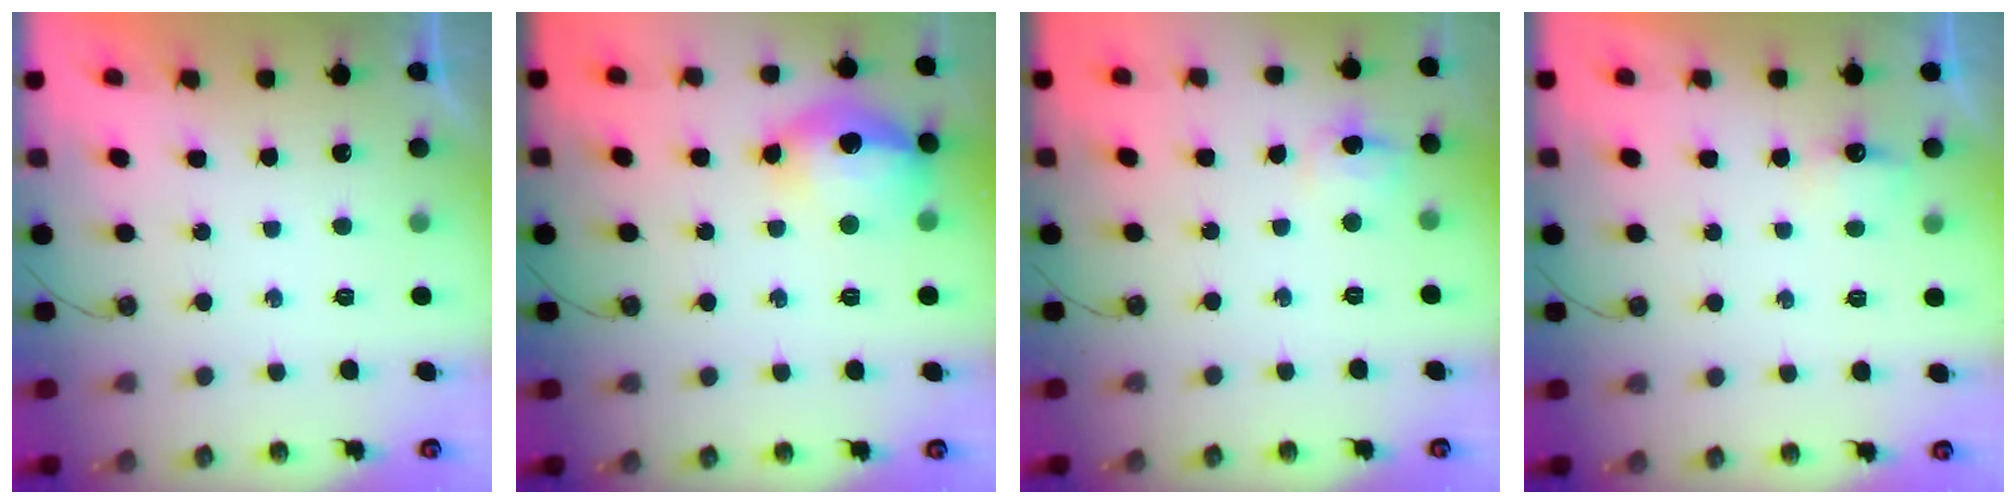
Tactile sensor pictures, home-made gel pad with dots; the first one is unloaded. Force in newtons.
{"total": 16.2, "press": 16.2, "slide": 1.4}
{"total": 6.1, "press": 6.1, "slide": 0.6}
{"total": 4.2, "press": 4.1, "slide": 0.6}